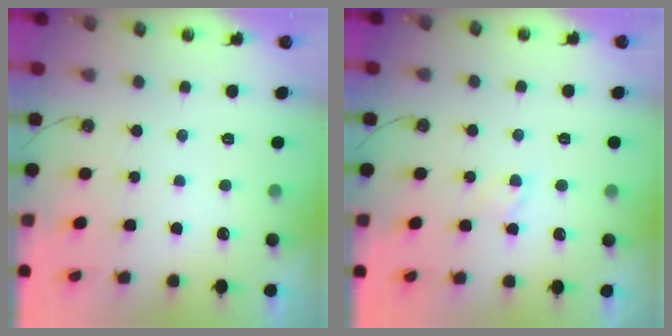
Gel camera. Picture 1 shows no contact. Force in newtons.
{"total": 2.3, "press": 2.2, "slide": 0.3}